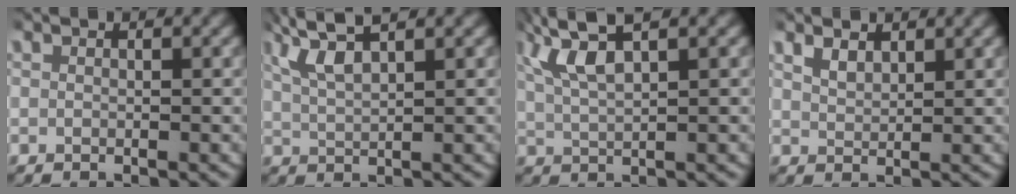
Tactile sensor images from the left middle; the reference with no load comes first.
{"total": 3.9, "force": [2.4, 1.2, 2.8], "torque": [-0.062, 0.003, 0.042]}
{"total": 4.8, "force": [2.2, 1.8, 3.9], "torque": [-0.088, 0.004, 0.040]}
{"total": 2.0, "force": [1.6, 1.0, 0.9], "torque": [-0.017, -0.003, 0.033]}